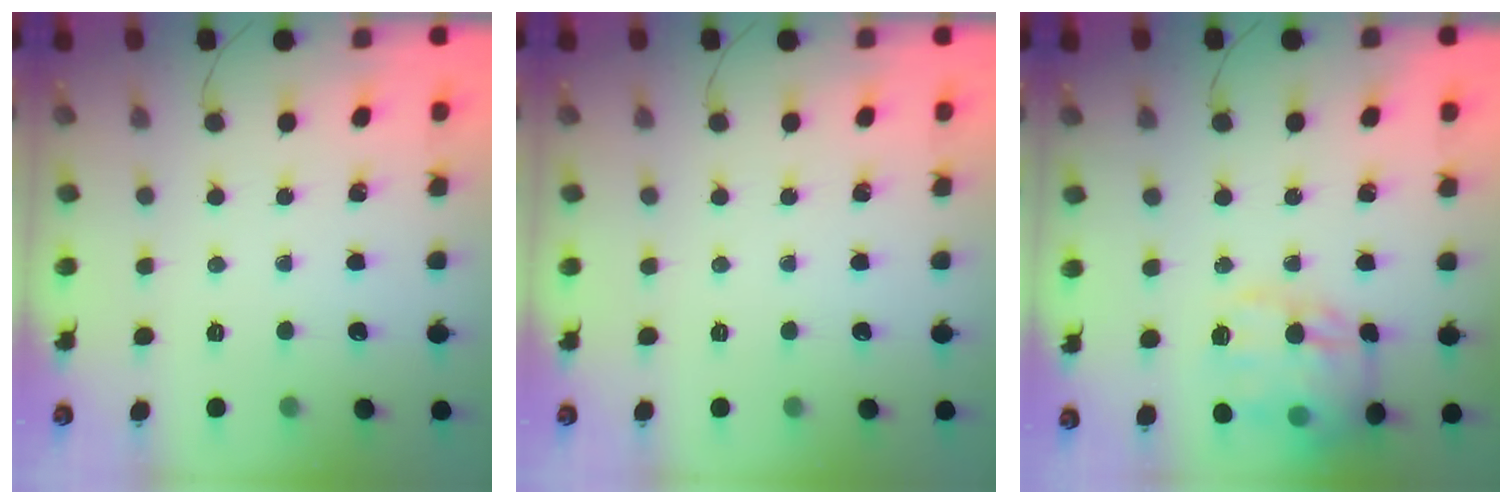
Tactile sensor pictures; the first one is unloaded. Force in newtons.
{"total": 0.0}
{"total": 16.9, "press": 16.8, "slide": 1.8}